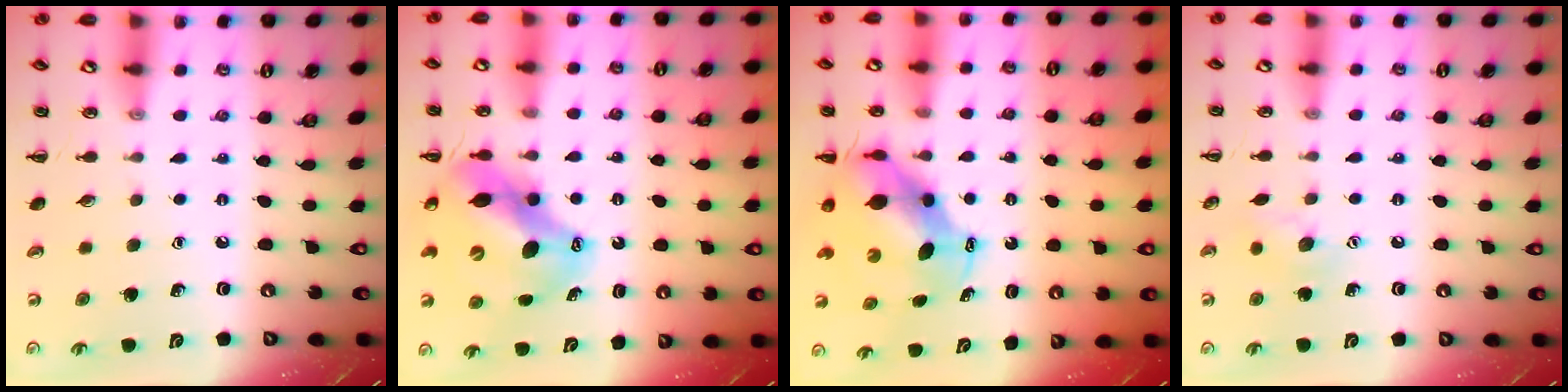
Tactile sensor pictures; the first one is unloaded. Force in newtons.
{"total": 13.5, "press": 13.1, "slide": 3.5}
{"total": 7.6, "press": 7.5, "slide": 1.4}
{"total": 7.7, "press": 7.7, "slide": 1.1}